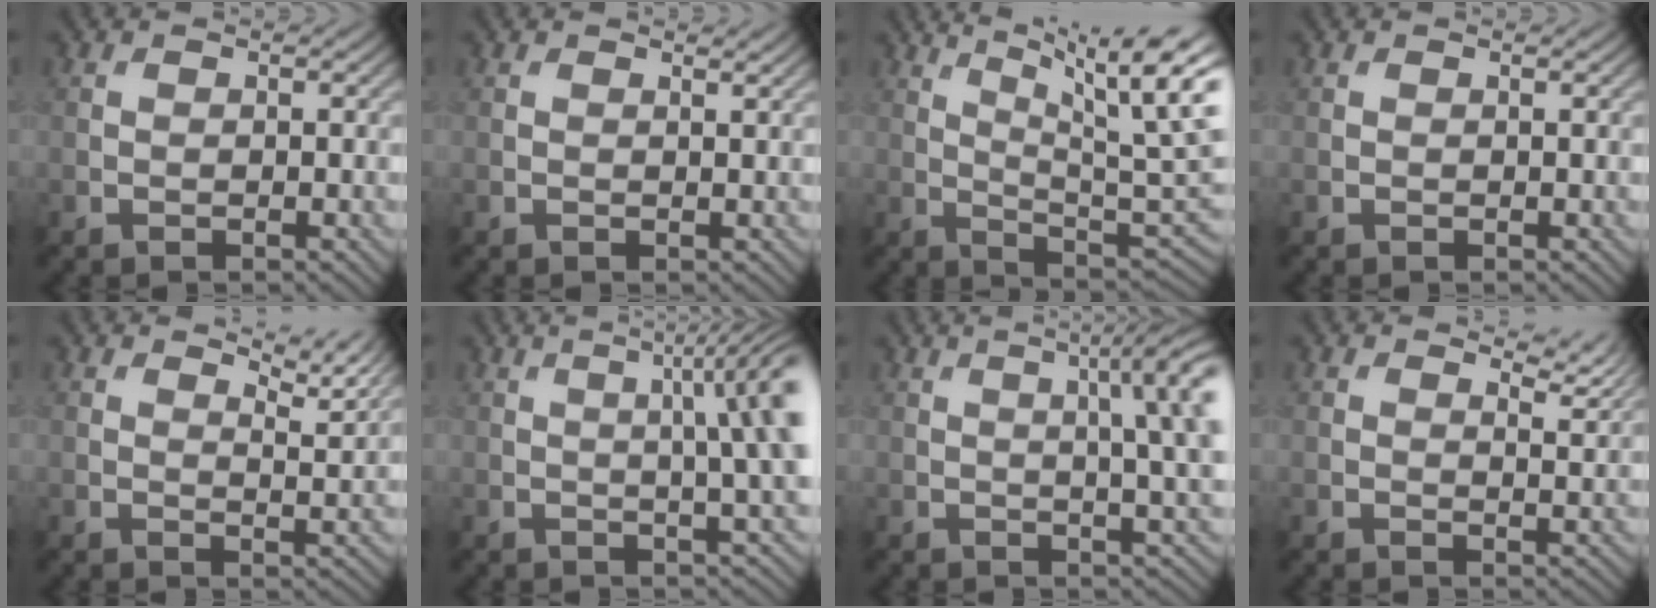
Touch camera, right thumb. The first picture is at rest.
{"total": 0.7, "force": [0.5, 0.0, 0.4], "torque": [-0.007, 0.000, 0.008]}
{"total": 16.3, "force": [7.9, 4.7, 13.5], "torque": [-0.194, 0.031, 0.118]}
{"total": 0.0}
{"total": 3.9, "force": [3.2, 0.7, 2.1], "torque": [-0.036, -0.007, 0.052]}
{"total": 8.4, "force": [1.0, 1.7, 8.2], "torque": [-0.086, 0.020, 0.010]}
{"total": 9.3, "force": [1.9, 2.4, 8.8], "torque": [-0.088, 0.030, 0.018]}
{"total": 3.4, "force": [2.7, 0.8, 1.8], "torque": [-0.027, -0.007, 0.044]}